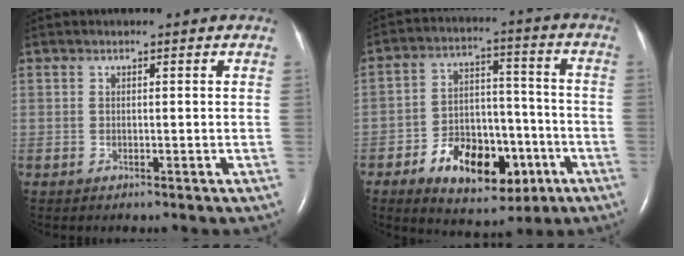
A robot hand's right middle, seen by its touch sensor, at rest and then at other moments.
{"total": 13.9, "force": [-6.3, 7.6, 9.7], "torque": [-0.157, 0.019, -0.090]}